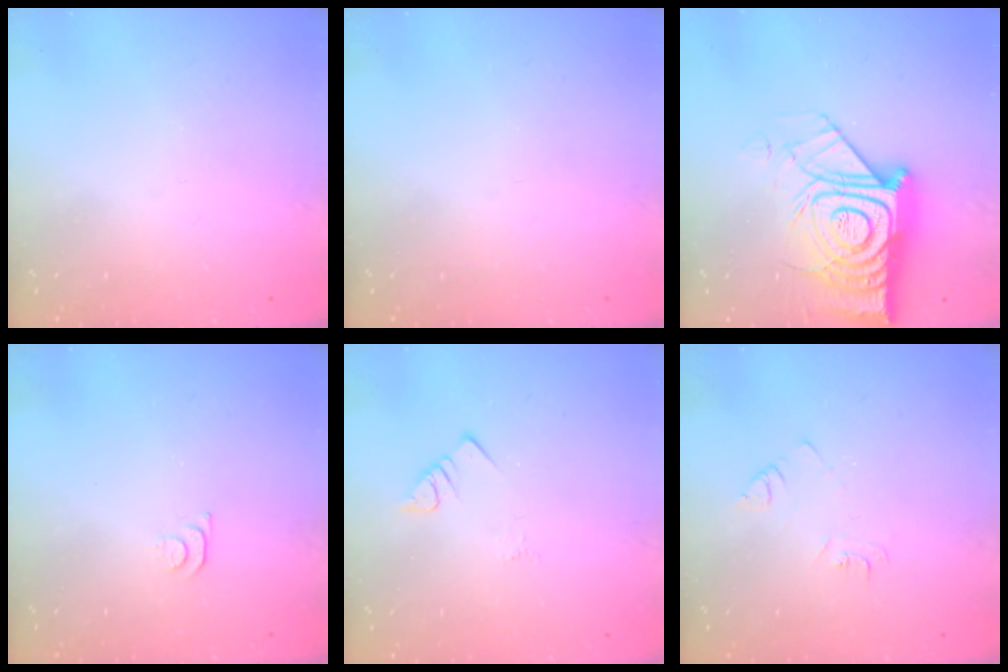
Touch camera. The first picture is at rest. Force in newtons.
{"total": 0.0}
{"total": 22.0, "press": 21.9, "slide": 1.7}
{"total": 4.3, "press": 4.2, "slide": 0.5}
{"total": 3.1, "press": 3.1, "slide": 0.4}
{"total": 4.2, "press": 4.1, "slide": 0.6}